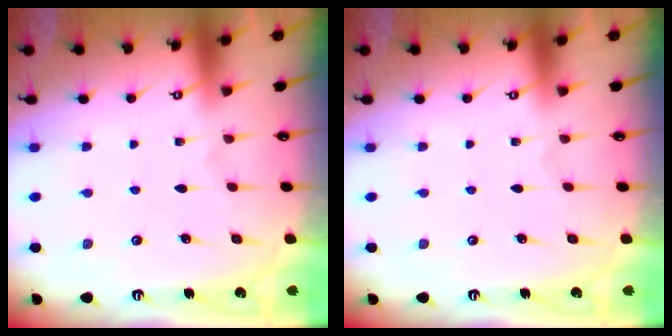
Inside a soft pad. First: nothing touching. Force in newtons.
{"total": 0.0}